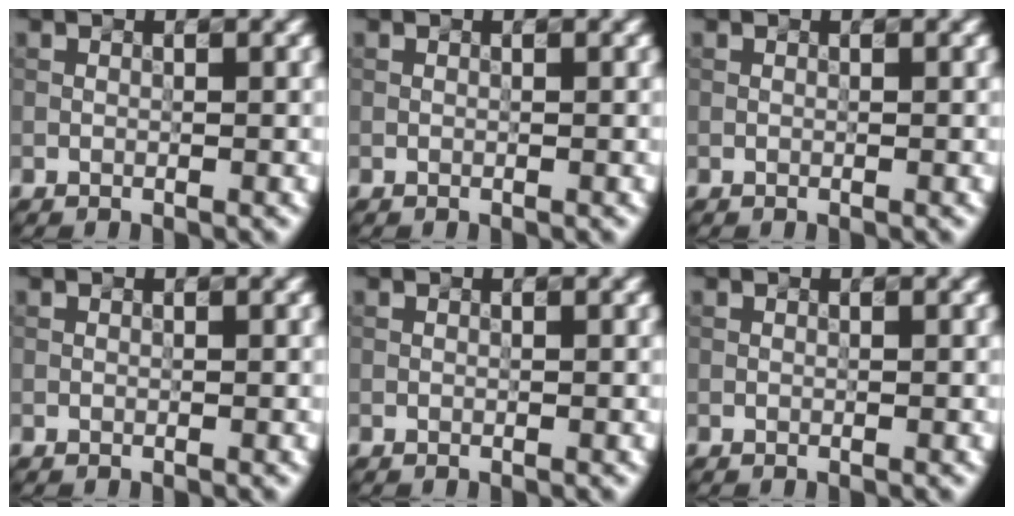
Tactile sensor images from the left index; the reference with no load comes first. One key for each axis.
{"total": 0.0}
{"total": 0.0}
{"total": 0.0}
{"total": 0.0}
{"total": 0.0}